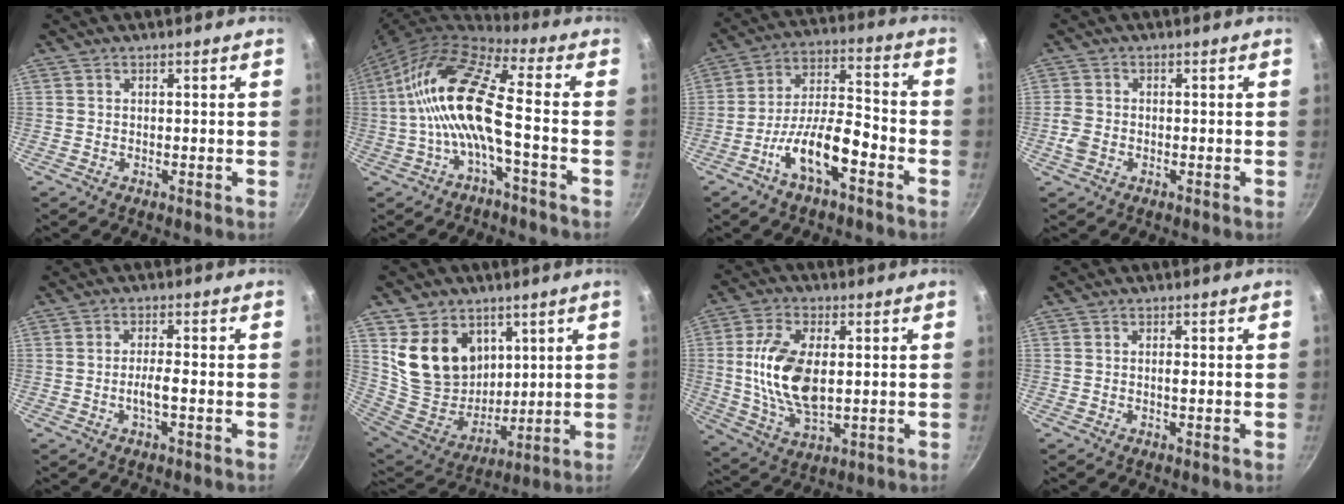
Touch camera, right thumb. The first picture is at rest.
{"total": 14.7, "force": [-2.1, 4.2, 14.0], "torque": [-0.286, 0.043, -0.051]}
{"total": 12.6, "force": [-6.3, 4.6, 9.9], "torque": [-0.162, 0.052, -0.117]}
{"total": 3.0, "force": [-1.0, 2.2, 1.8], "torque": [-0.040, 0.007, -0.023]}
{"total": 3.3, "force": [-1.0, 0.6, 3.1], "torque": [-0.059, 0.013, -0.019]}
{"total": 17.1, "force": [7.1, 13.1, 8.5], "torque": [-0.118, -0.052, 0.151]}
{"total": 14.2, "force": [1.1, 7.6, 11.9], "torque": [-0.225, 0.000, 0.024]}
{"total": 0.9, "force": [-0.1, 0.1, 0.9], "torque": [-0.018, 0.001, -0.002]}